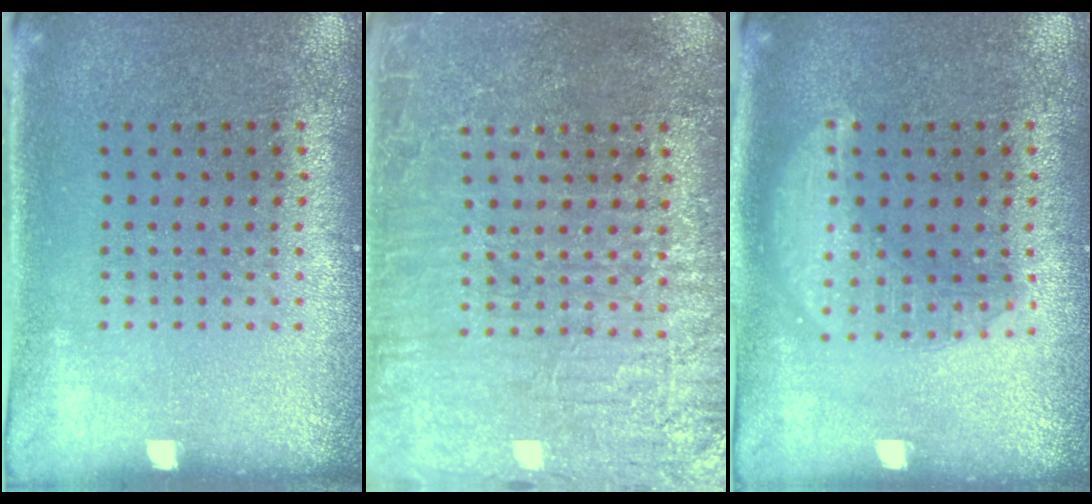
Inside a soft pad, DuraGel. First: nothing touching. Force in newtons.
{"total": 5.1, "press": 5.0, "slide": 0.8}
{"total": 2.8, "press": 2.8, "slide": 0.3}